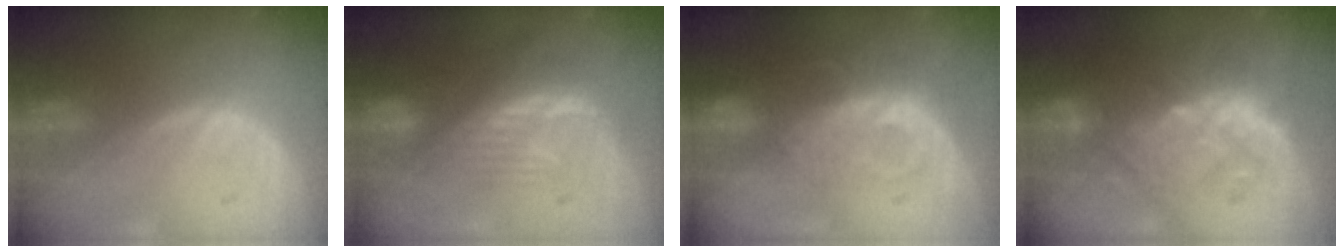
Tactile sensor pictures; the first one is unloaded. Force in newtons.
{"total": 8.3, "press": 7.5, "slide": 3.6}
{"total": 9.2, "press": 8.1, "slide": 4.5}
{"total": 9.1, "press": 9.0, "slide": 1.7}